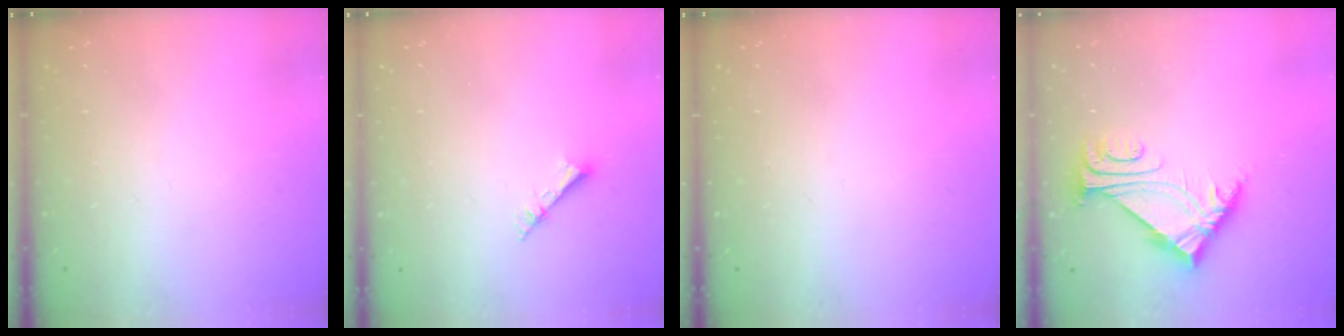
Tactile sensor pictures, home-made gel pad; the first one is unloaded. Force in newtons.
{"total": 2.7, "press": 2.7, "slide": 0.3}
{"total": 0.0}
{"total": 6.5, "press": 6.5, "slide": 0.2}